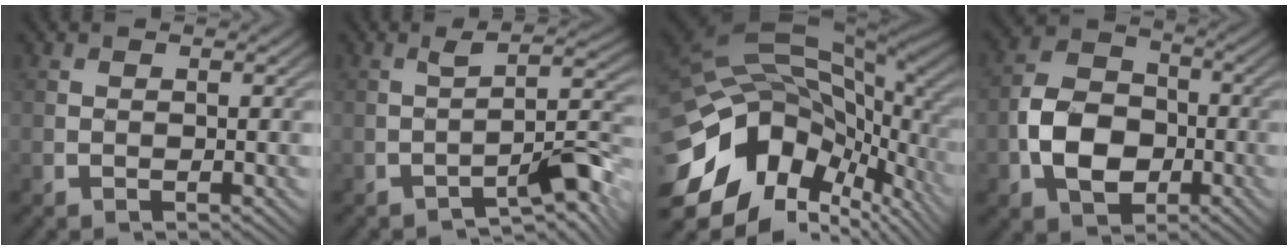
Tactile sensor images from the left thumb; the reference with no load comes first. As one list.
[{"total": 6.5, "force": [-3.7, 1.5, 5.1], "torque": [-0.072, 0.007, -0.062]}, {"total": 18.1, "force": [-5.3, 11.2, 13.2], "torque": [-0.270, -0.029, -0.057]}, {"total": 8.4, "force": [-2.4, 6.2, 5.1], "torque": [-0.102, -0.003, -0.057]}]